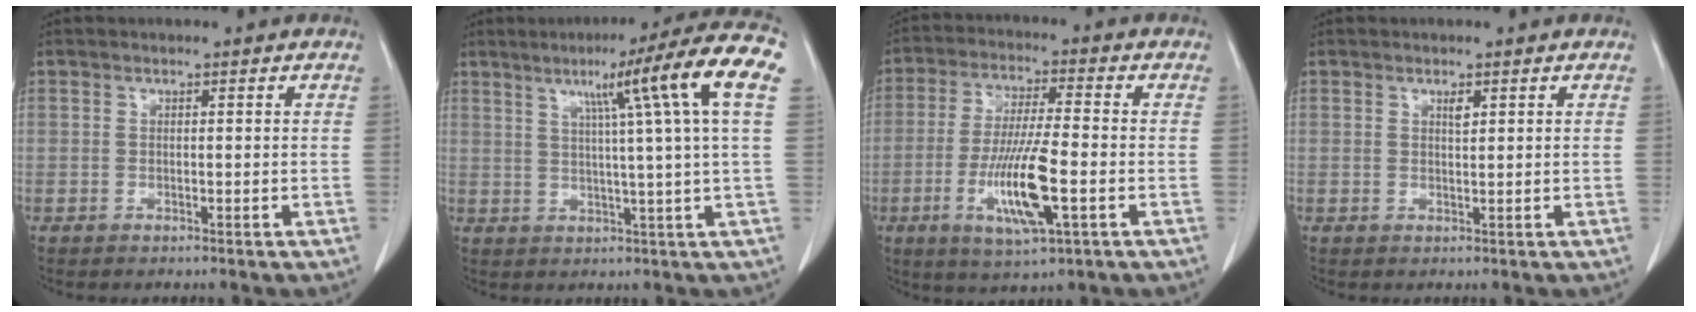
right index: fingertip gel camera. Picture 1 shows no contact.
{"total": 15.1, "force": [5.6, -1.9, 13.9], "torque": [-0.186, 0.019, 0.068]}
{"total": 11.7, "force": [-3.4, 1.4, 11.1], "torque": [-0.216, -0.016, -0.061]}
{"total": 1.2, "force": [0.7, 0.3, 0.9], "torque": [-0.016, -0.005, 0.013]}